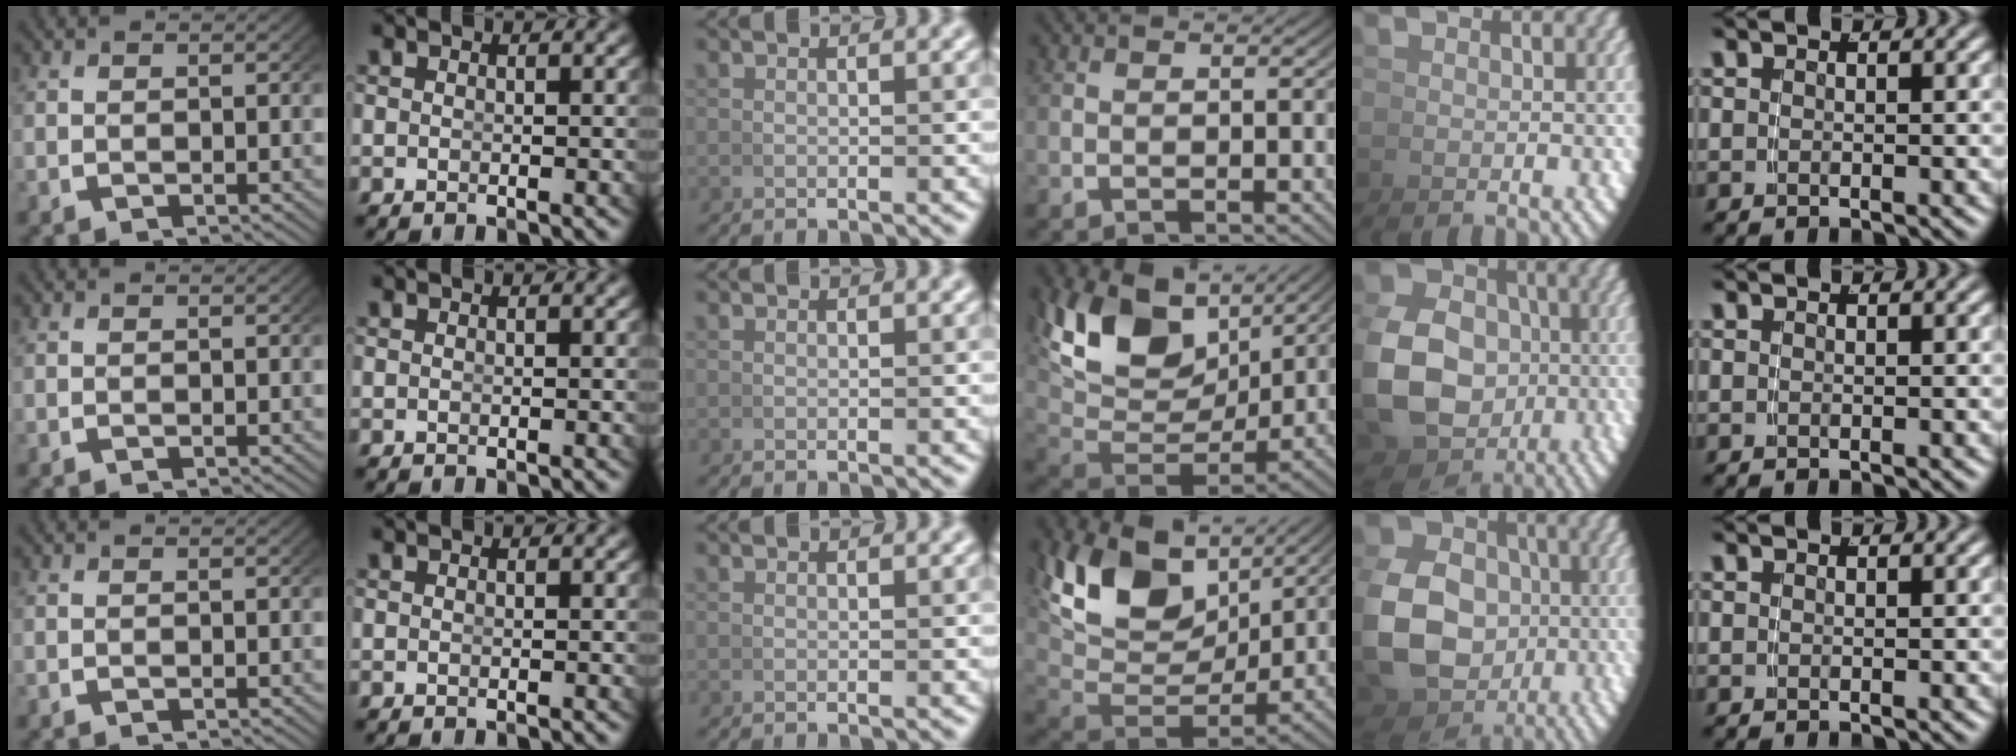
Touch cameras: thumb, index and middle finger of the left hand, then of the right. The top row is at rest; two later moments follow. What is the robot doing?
{"motion": "grasp_and_lifting", "object": "coin"}